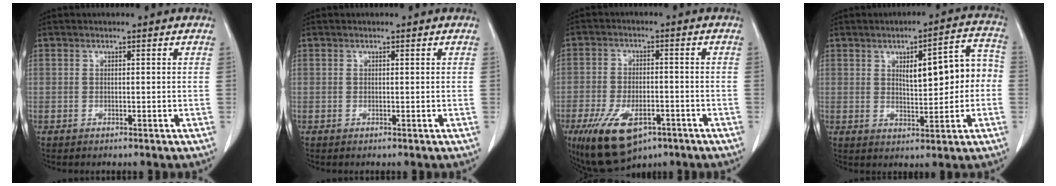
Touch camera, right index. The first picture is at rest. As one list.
[{"total": 0.0}, {"total": 12.1, "force": [-6.8, 5.6, 8.2], "torque": [-0.156, -0.010, -0.107]}, {"total": 9.9, "force": [0.7, 3.2, 9.4], "torque": [-0.122, 0.035, 0.015]}]